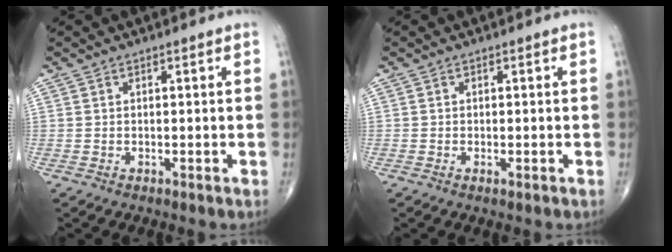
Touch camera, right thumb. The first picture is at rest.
{"total": 0.6, "force": [-0.3, 0.1, 0.6], "torque": [-0.012, -0.004, -0.005]}